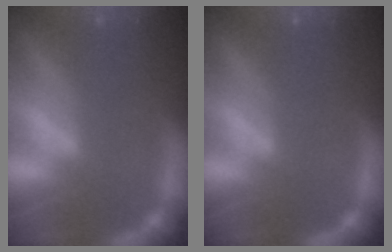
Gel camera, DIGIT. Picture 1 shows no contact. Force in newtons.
{"total": 0.0}